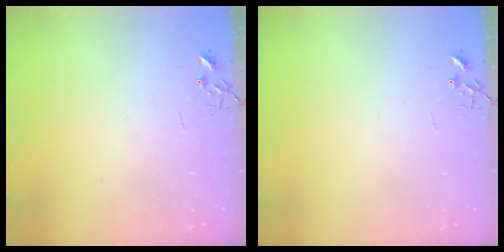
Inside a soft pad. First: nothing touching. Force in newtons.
{"total": 0.0}